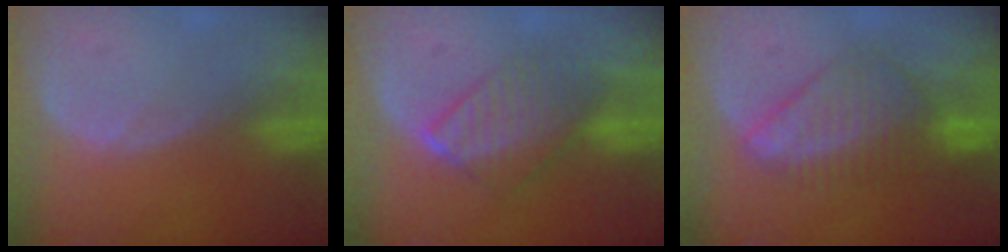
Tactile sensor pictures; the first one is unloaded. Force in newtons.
{"total": 6.5, "press": 6.4, "slide": 0.6}
{"total": 7.2, "press": 6.9, "slide": 1.9}